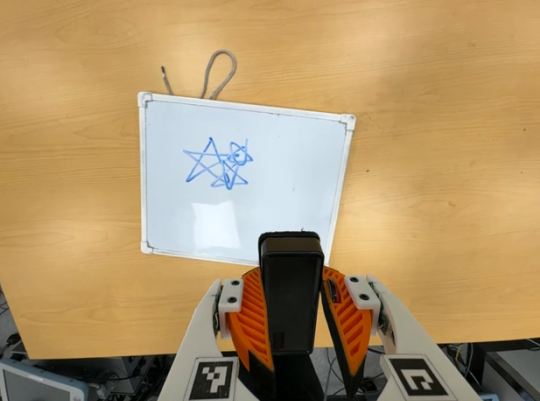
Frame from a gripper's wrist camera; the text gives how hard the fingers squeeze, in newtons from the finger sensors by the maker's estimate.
{"total": 9.7, "left": 8.1, "right": 11.3}